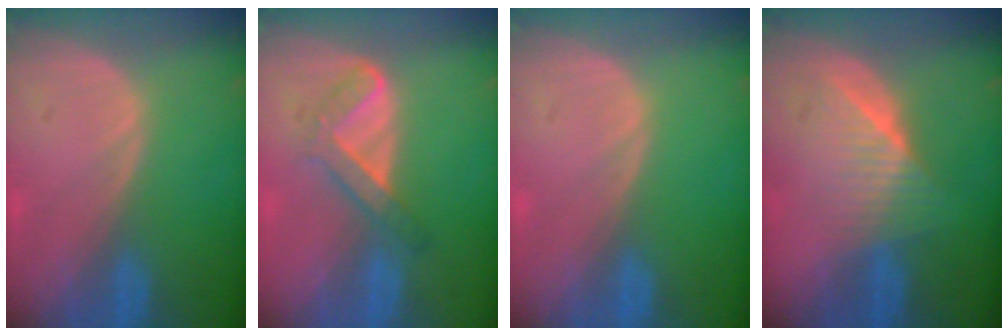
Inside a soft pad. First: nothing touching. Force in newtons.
{"total": 4.6, "press": 4.6, "slide": 0.6}
{"total": 0.0}
{"total": 6.5, "press": 6.1, "slide": 2.2}